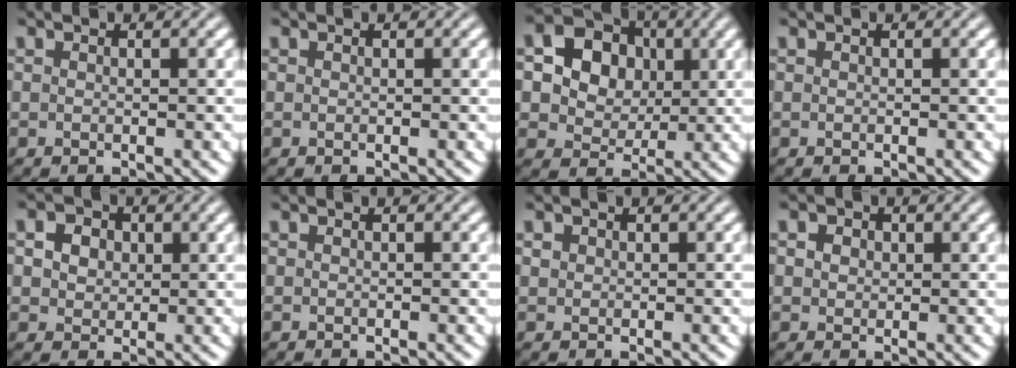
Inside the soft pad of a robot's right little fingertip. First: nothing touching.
{"total": 0.0}
{"total": 14.0, "force": [4.4, 11.9, 5.9], "torque": [-0.142, 0.038, 0.059]}
{"total": 0.0}
{"total": 6.1, "force": [2.6, 4.5, 3.1], "torque": [-0.055, 0.022, 0.020]}
{"total": 0.0}
{"total": 0.7, "force": [0.3, 0.6, 0.1], "torque": [0.000, -0.001, 0.005]}
{"total": 3.4, "force": [1.7, 2.5, 1.6], "torque": [-0.026, 0.013, 0.011]}